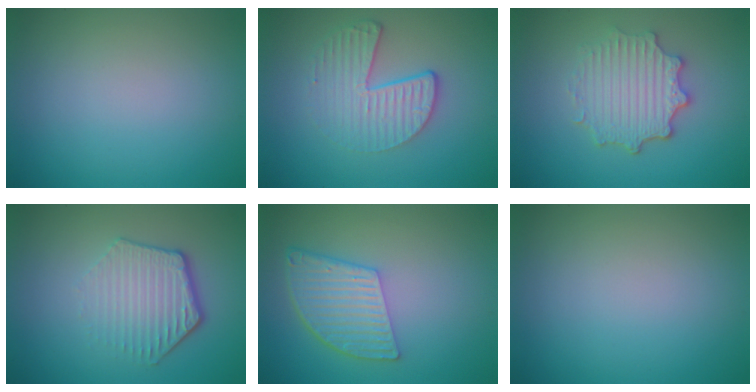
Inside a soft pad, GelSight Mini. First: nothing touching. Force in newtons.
{"total": 4.5, "press": 3.1, "slide": 3.3}
{"total": 4.4, "press": 3.6, "slide": 2.4}
{"total": 4.2, "press": 3.2, "slide": 2.7}
{"total": 5.6, "press": 4.3, "slide": 3.6}
{"total": 0.0}